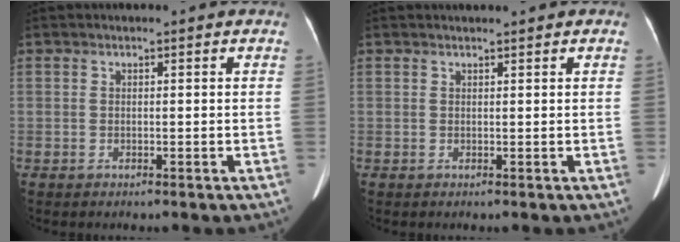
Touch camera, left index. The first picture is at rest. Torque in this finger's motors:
{"motor_torque": [0.78, -1.12, 0.09, 0.01]}